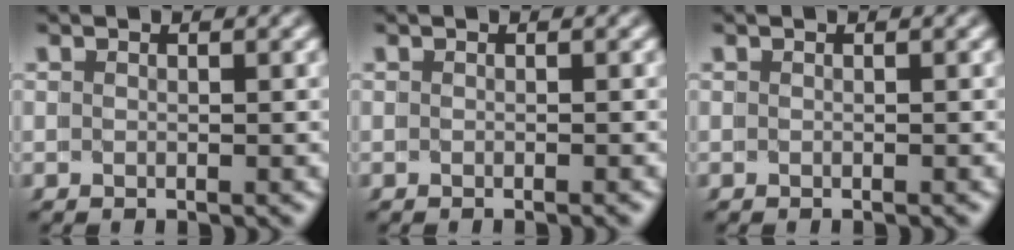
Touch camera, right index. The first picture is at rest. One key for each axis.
{"total": 0.6, "fx": -0.6, "fy": -0.2, "fz": 0.1, "tx": 0.002, "ty": 0.002, "tz": -0.009}
{"total": 0.0}